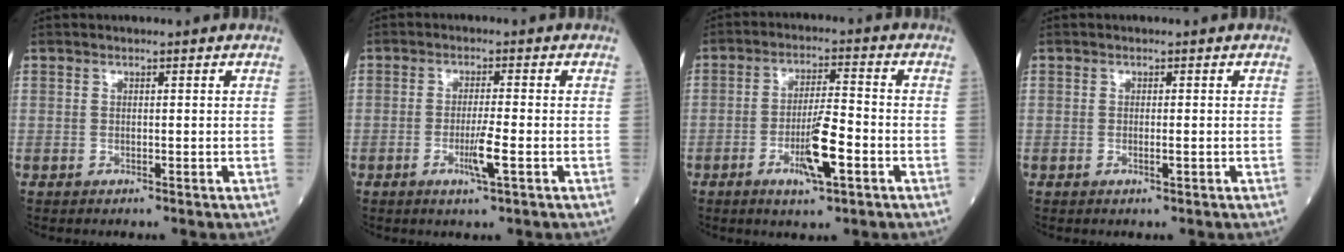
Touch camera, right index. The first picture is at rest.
{"total": 4.1, "force": [-1.5, -0.2, 3.8], "torque": [-0.071, -0.007, -0.027]}
{"total": 7.8, "force": [-3.1, 1.0, 7.1], "torque": [-0.130, -0.003, -0.052]}
{"total": 0.8, "force": [-0.3, 0.0, 0.7], "torque": [-0.015, -0.001, -0.003]}